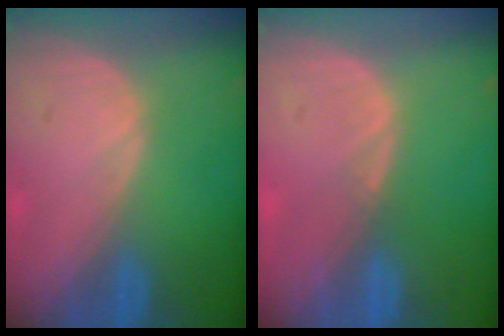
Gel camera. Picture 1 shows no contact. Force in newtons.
{"total": 0.6, "press": 0.5, "slide": 0.4}